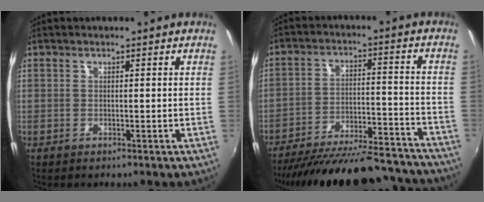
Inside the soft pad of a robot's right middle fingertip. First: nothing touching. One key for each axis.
{"total": 26.2, "fx": -23.4, "fy": 6.2, "fz": 9.9, "tx": -0.184, "ty": -0.007, "tz": -0.315}